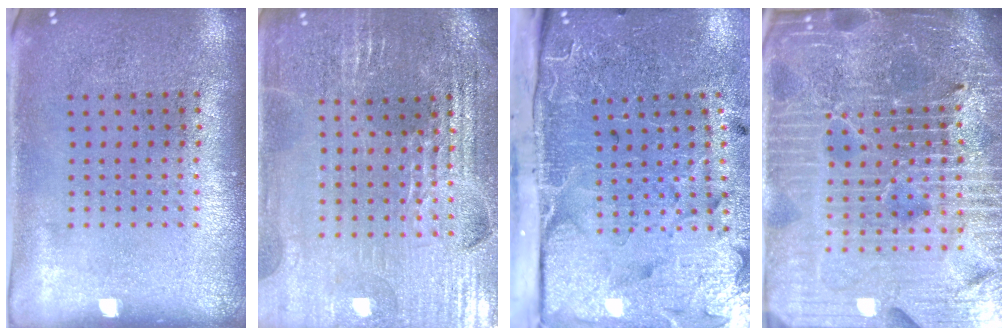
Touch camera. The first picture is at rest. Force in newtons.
{"total": 3.2, "press": 3.2, "slide": 0.4}
{"total": 5.0, "press": 4.0, "slide": 3.1}
{"total": 7.1, "press": 6.2, "slide": 3.6}